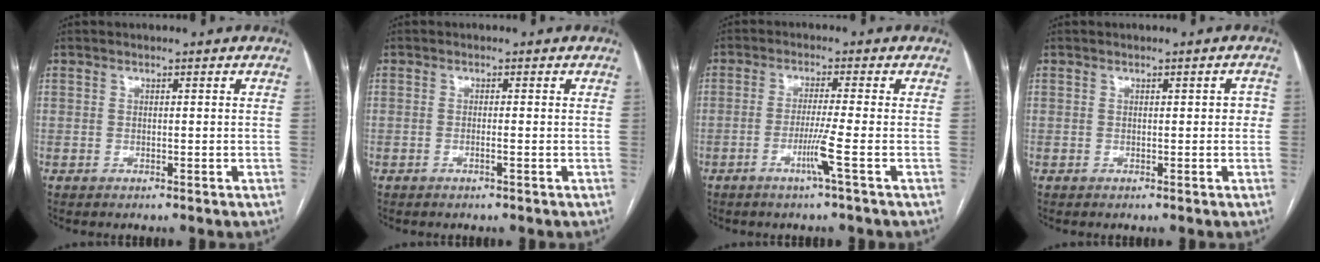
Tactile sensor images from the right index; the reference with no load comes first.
{"total": 0.8, "force": [-0.4, -0.2, 0.7], "torque": [-0.012, 0.001, -0.007]}
{"total": 4.3, "force": [-1.8, -1.3, 3.7], "torque": [-0.073, -0.010, -0.038]}
{"total": 1.6, "force": [0.0, 0.9, 1.4], "torque": [-0.009, 0.014, 0.000]}